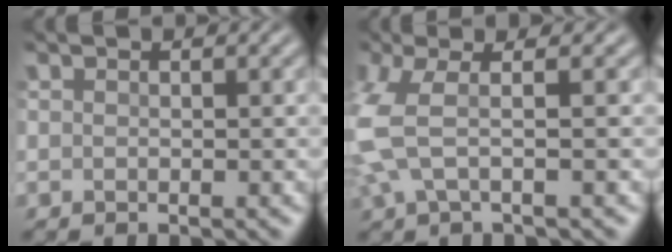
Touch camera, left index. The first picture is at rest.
{"total": 5.1, "force": [-0.1, 2.1, 4.6], "torque": [-0.127, 0.005, -0.010]}